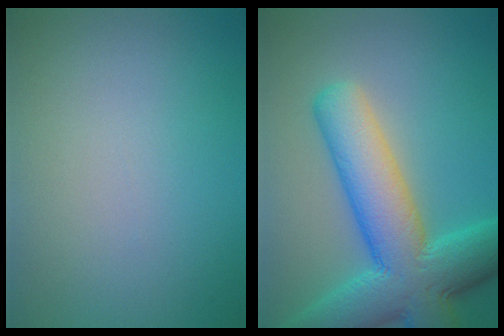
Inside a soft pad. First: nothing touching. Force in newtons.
{"total": 10.9, "press": 10.9, "slide": 0.5}